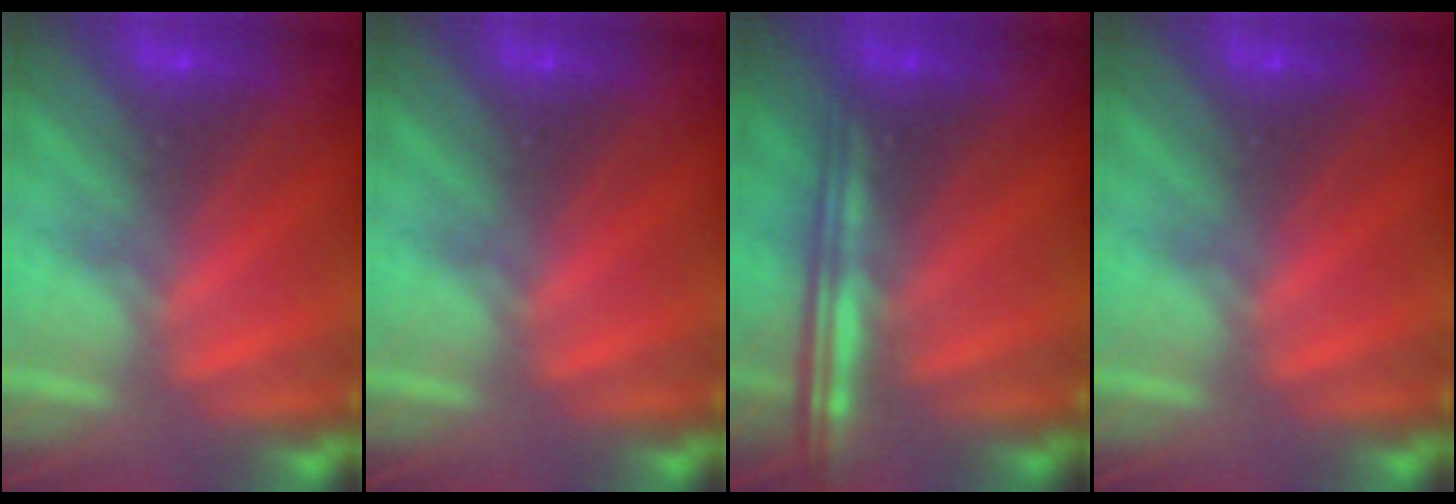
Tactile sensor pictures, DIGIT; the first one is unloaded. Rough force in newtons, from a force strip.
{"total": 0.0}
{"total": 8.4}
{"total": 0.0}